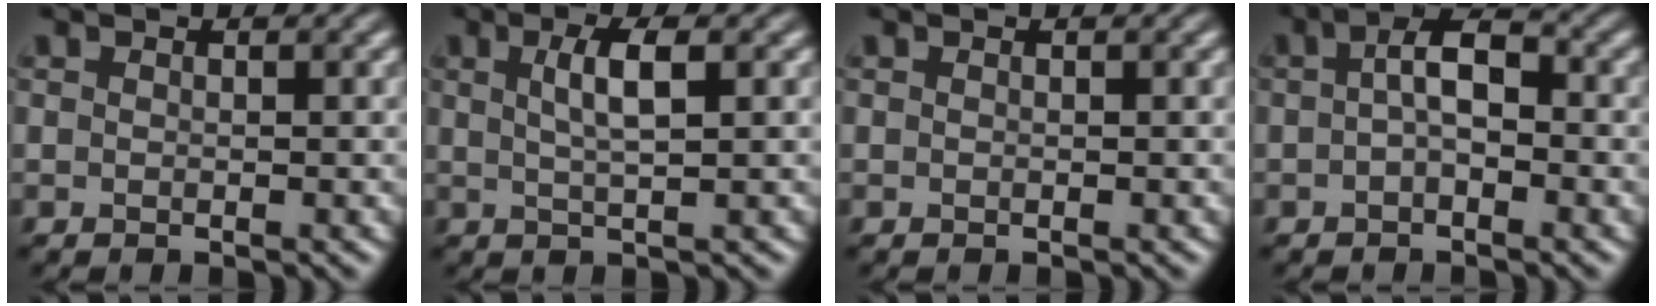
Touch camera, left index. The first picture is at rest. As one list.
[{"total": 3.2, "force": [0.9, 0.8, 3.0], "torque": [-0.049, 0.005, 0.015]}, {"total": 0.0}, {"total": 3.2, "force": [-0.1, 1.4, 2.9], "torque": [-0.053, 0.009, -0.011]}]